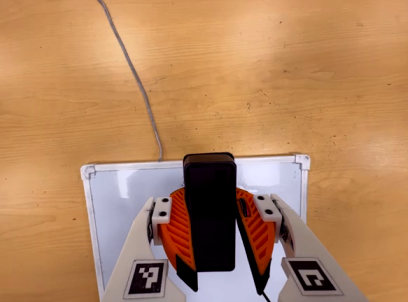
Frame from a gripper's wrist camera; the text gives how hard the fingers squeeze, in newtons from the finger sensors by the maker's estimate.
{"total": 11.4, "left": 11.0, "right": 11.8}